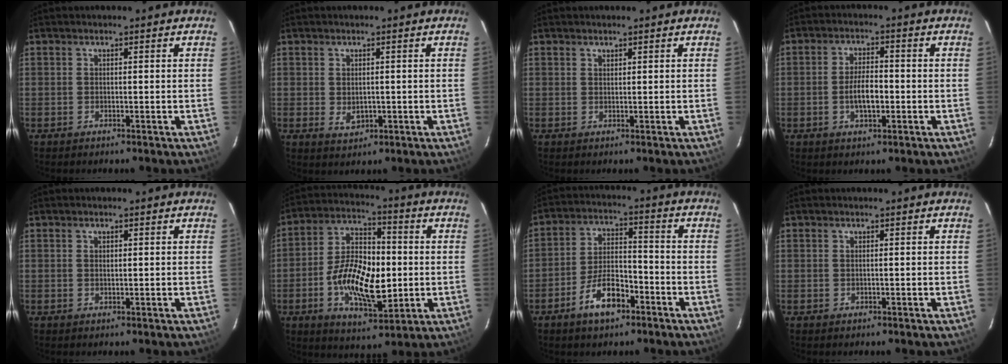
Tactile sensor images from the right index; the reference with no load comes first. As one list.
[{"total": 2.7, "force": [-0.2, 2.1, 1.7], "torque": [-0.029, -0.002, 0.003]}, {"total": 0.7, "force": [0.6, 0.3, 0.1], "torque": [-0.003, 0.001, 0.012]}, {"total": 5.3, "force": [-1.3, 2.2, 4.6], "torque": [-0.088, 0.003, -0.019]}, {"total": 0.9, "force": [0.4, 0.5, 0.6], "torque": [-0.011, 0.004, 0.006]}, {"total": 15.5, "force": [-2.3, 7.6, 13.3], "torque": [-0.251, 0.005, -0.038]}, {"total": 9.1, "force": [-5.4, 4.3, 5.9], "torque": [-0.118, 0.016, -0.088]}, {"total": 0.0}]